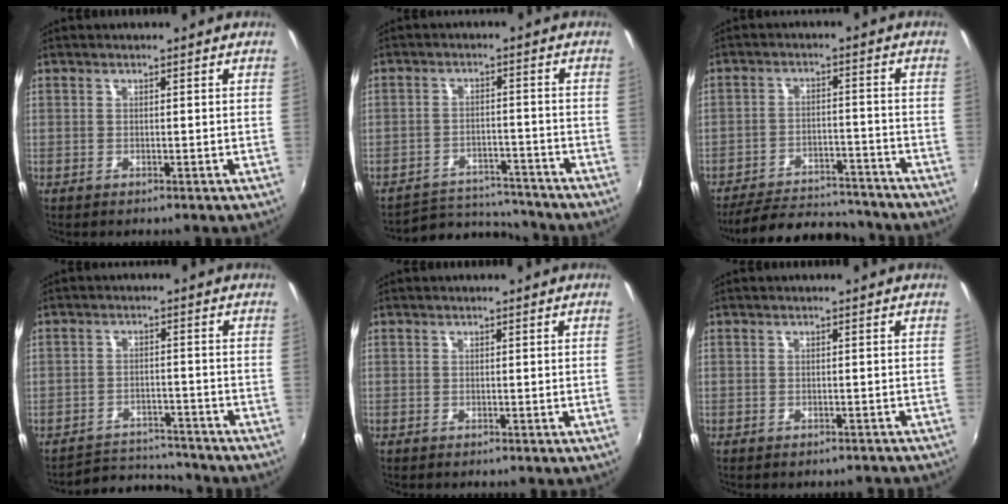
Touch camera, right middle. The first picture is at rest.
{"total": 8.9, "force": [-8.5, 2.5, 0.3], "torque": [-0.021, 0.025, -0.125]}
{"total": 15.3, "force": [-13.8, 4.5, 4.8], "torque": [-0.113, 0.016, -0.190]}
{"total": 6.9, "force": [-6.5, 2.1, -0.6], "torque": [-0.002, 0.024, -0.100]}
{"total": 1.1, "force": [0.1, -0.7, 0.9], "torque": [-0.007, -0.010, 0.002]}
{"total": 3.7, "force": [-3.3, 1.3, 1.1], "torque": [-0.017, -0.010, -0.036]}